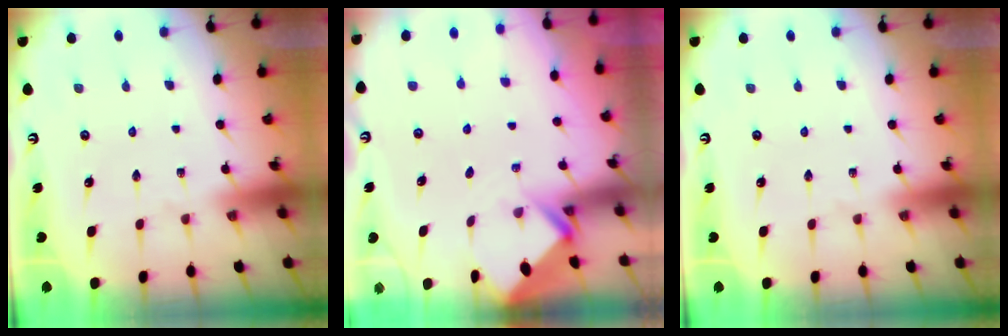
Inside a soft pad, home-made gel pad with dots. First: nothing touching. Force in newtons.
{"total": 2.8, "press": 2.8, "slide": 0.2}
{"total": 0.0}